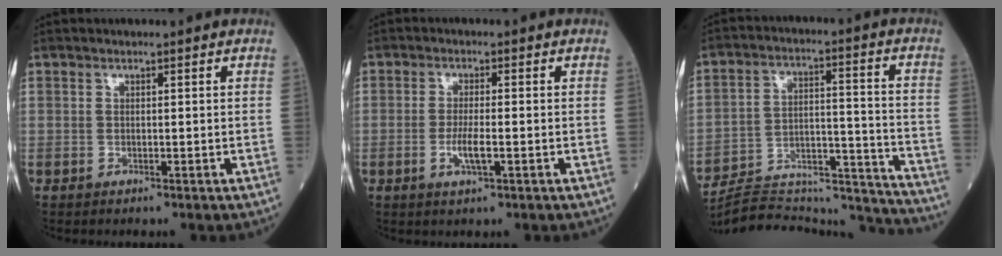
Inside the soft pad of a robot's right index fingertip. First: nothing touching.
{"total": 3.5, "force": [-1.0, 0.4, 3.4], "torque": [-0.071, -0.004, -0.016]}
{"total": 24.6, "force": [-23.9, 2.2, 5.3], "torque": [-0.070, 0.026, -0.336]}